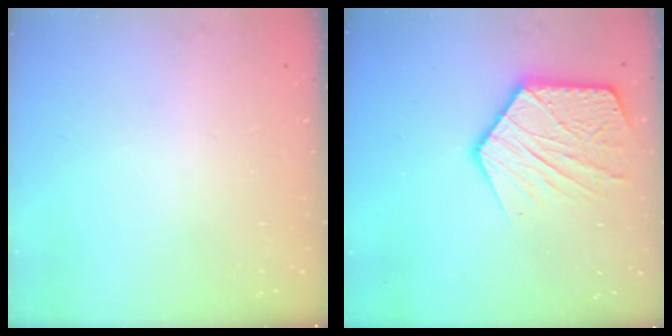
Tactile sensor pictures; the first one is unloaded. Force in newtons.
{"total": 16.2, "press": 16.1, "slide": 1.4}